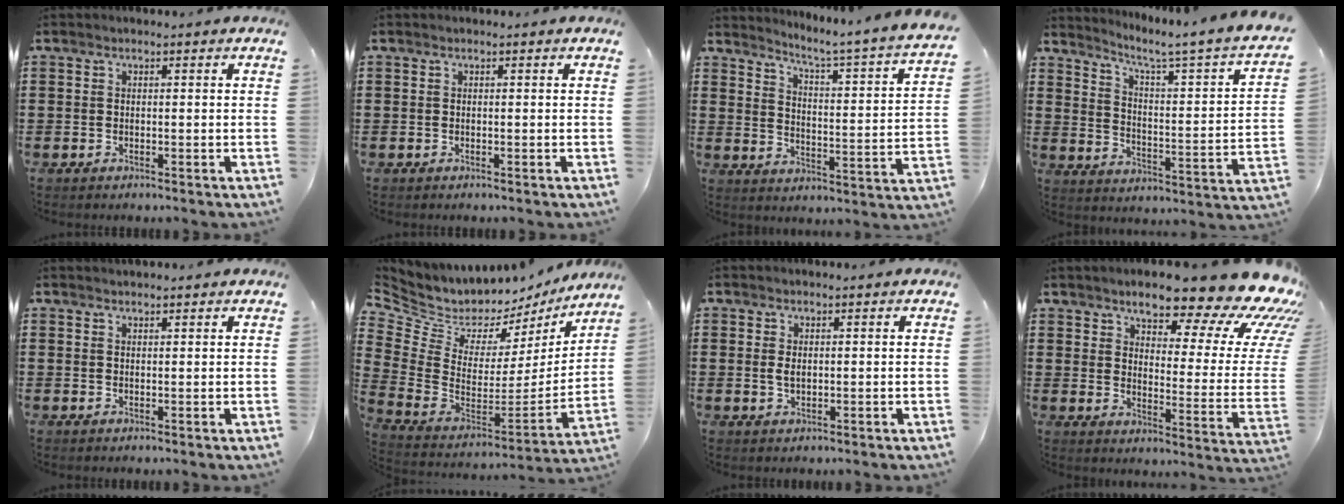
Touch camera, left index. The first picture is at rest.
{"total": 0.0}
{"total": 3.5, "force": [2.8, -1.1, 1.9], "torque": [-0.055, -0.039, 0.032]}
{"total": 3.3, "force": [2.1, -0.7, 2.5], "torque": [-0.064, -0.037, 0.018]}
{"total": 1.2, "force": [1.1, 0.1, 0.2], "torque": [-0.005, 0.000, 0.022]}
{"total": 5.7, "force": [4.9, 2.9, 0.5], "torque": [-0.053, -0.054, 0.085]}
{"total": 1.6, "force": [0.4, 0.8, 1.3], "torque": [-0.028, 0.005, 0.006]}
{"total": 15.1, "force": [11.4, 3.6, 9.3], "torque": [-0.141, -0.085, 0.185]}